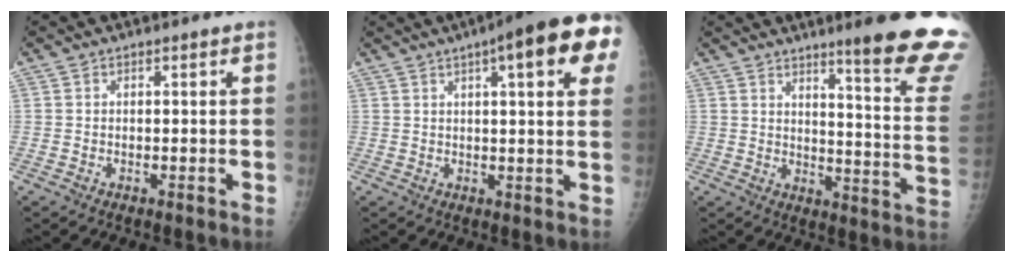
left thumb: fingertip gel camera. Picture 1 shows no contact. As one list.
[{"total": 16.3, "force": [6.9, 3.6, 14.4], "torque": [-0.179, 0.005, 0.081]}, {"total": 19.4, "force": [14.2, 1.0, 13.2], "torque": [-0.143, -0.108, 0.181]}]